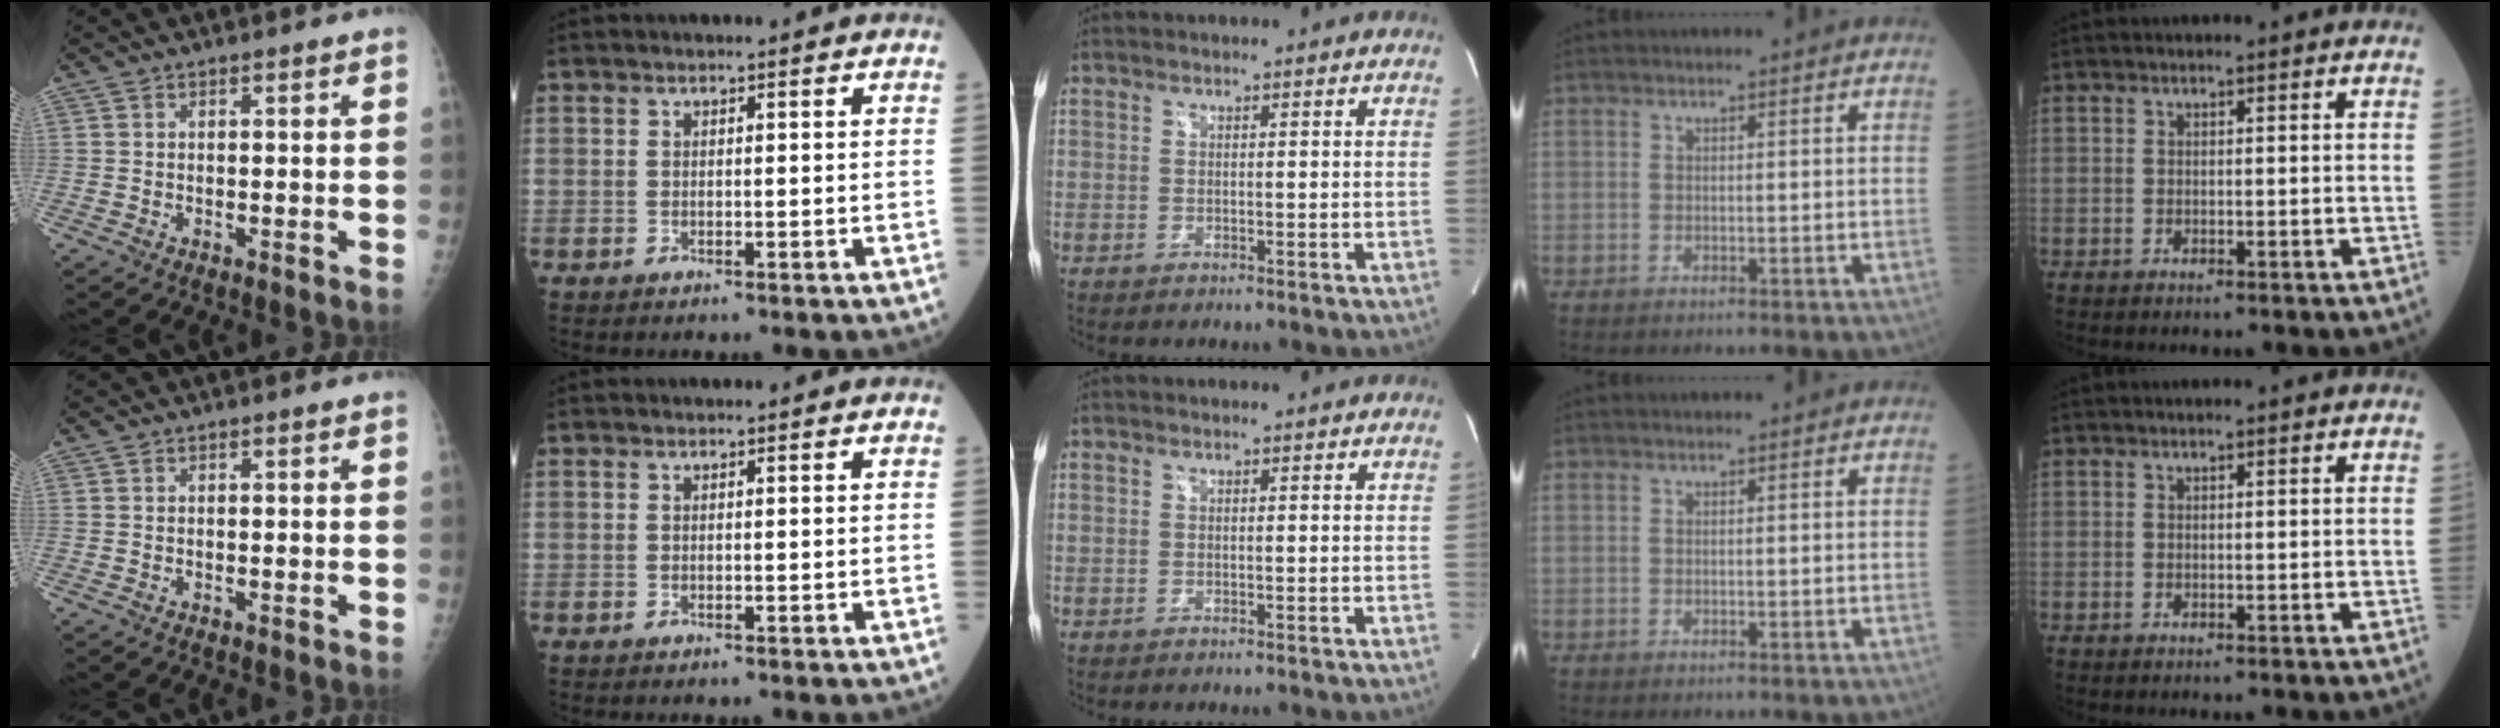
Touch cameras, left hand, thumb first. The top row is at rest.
{}